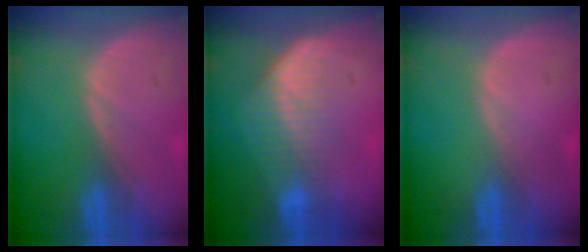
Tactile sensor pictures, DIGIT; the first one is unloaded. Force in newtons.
{"total": 7.5, "press": 6.3, "slide": 4.0}
{"total": 0.0}